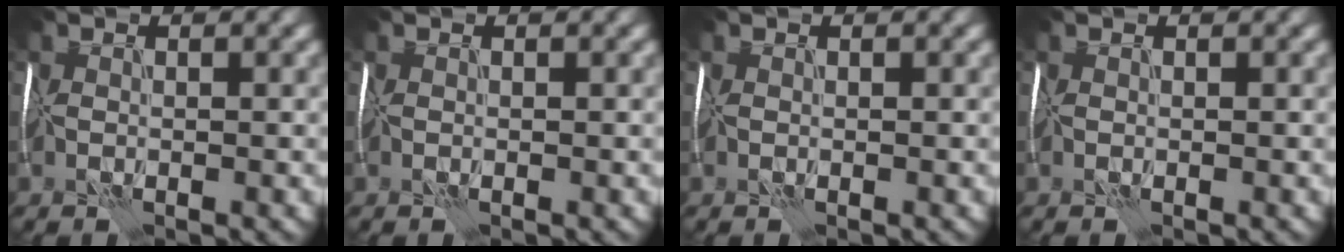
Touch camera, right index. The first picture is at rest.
{"total": 0.0}
{"total": 0.0}
{"total": 0.0}